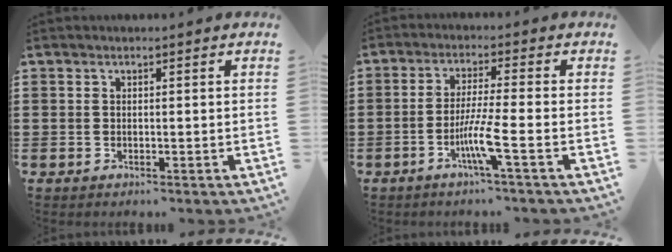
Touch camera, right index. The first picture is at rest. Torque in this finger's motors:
{"motor_torque": [2.14, 0.00, 0.47, 0.13]}